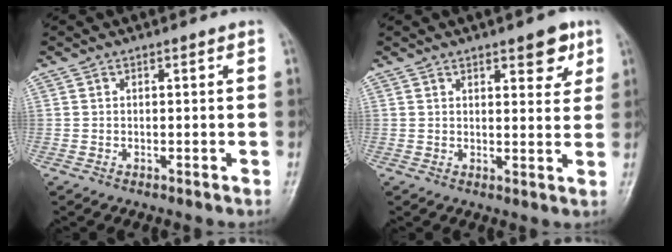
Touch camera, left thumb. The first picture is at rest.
{"total": 6.3, "force": [3.4, 2.6, 4.6], "torque": [-0.037, -0.016, 0.039]}